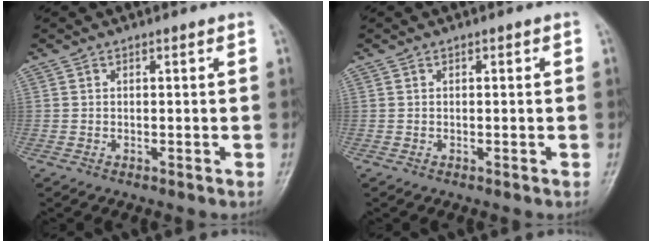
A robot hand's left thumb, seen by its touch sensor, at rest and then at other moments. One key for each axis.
{"total": 0.0}